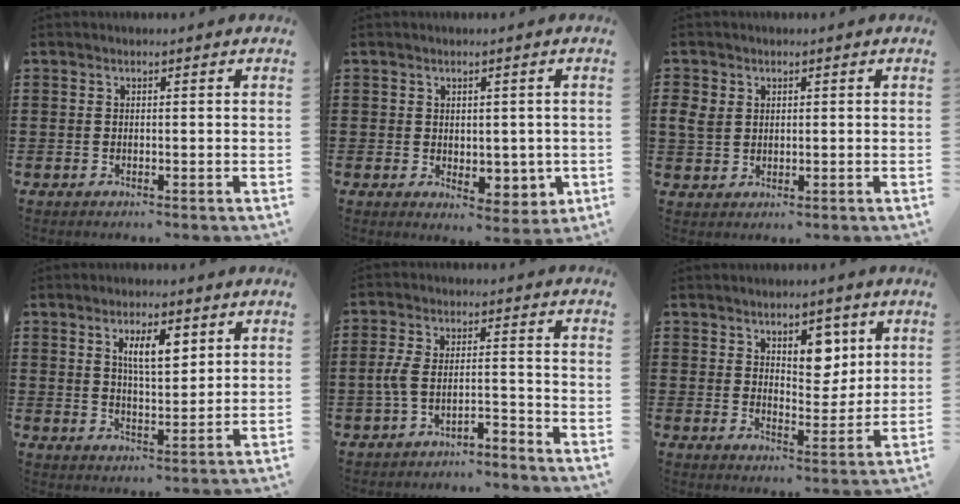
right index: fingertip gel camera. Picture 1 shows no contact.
{"total": 3.3, "force": [0.9, 2.8, 1.4], "torque": [-0.026, 0.007, 0.018]}
{"total": 2.9, "force": [1.0, 2.4, 1.3], "torque": [-0.043, 0.008, 0.015]}
{"total": 5.9, "force": [2.6, 2.1, 4.8], "torque": [-0.086, 0.002, 0.039]}
{"total": 3.9, "force": [-3.2, 0.7, 2.1], "torque": [-0.057, 0.002, -0.070]}
{"total": 5.8, "force": [3.2, 3.4, 3.3], "torque": [-0.046, -0.006, 0.050]}